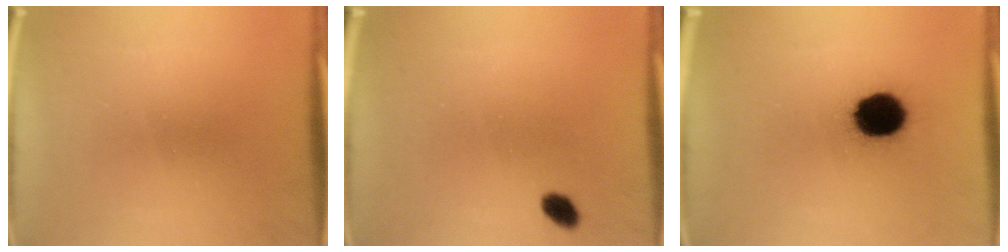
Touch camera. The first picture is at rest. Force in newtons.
{"total": 2.4}
{"total": 12.9}